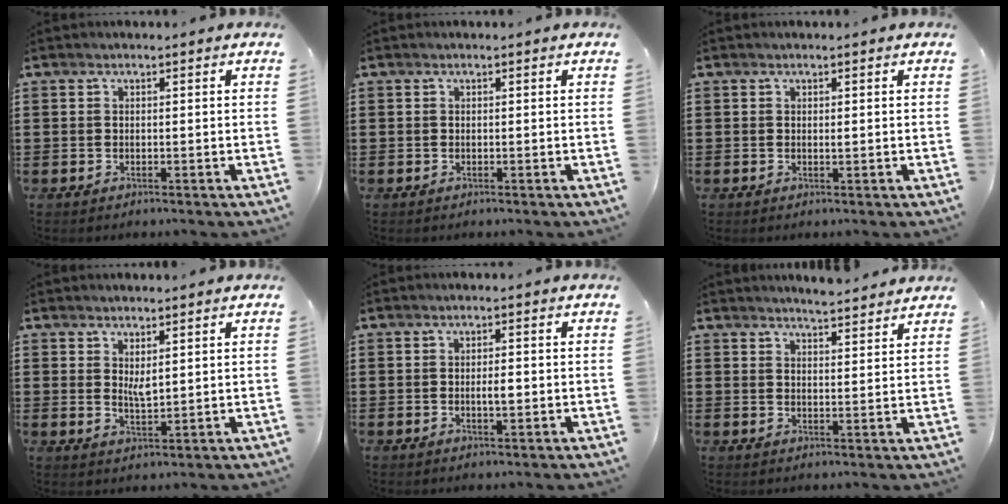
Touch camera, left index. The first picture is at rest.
{"total": 0.0}
{"total": 0.5, "force": [0.1, 0.2, 0.5], "torque": [-0.011, -0.001, 0.003]}
{"total": 2.8, "force": [1.6, 1.0, 2.1], "torque": [-0.043, 0.002, 0.029]}
{"total": 2.2, "force": [-0.2, 0.7, 2.1], "torque": [-0.040, 0.001, -0.005]}
{"total": 3.5, "force": [3.5, -0.4, 0.3], "torque": [-0.016, -0.015, 0.063]}